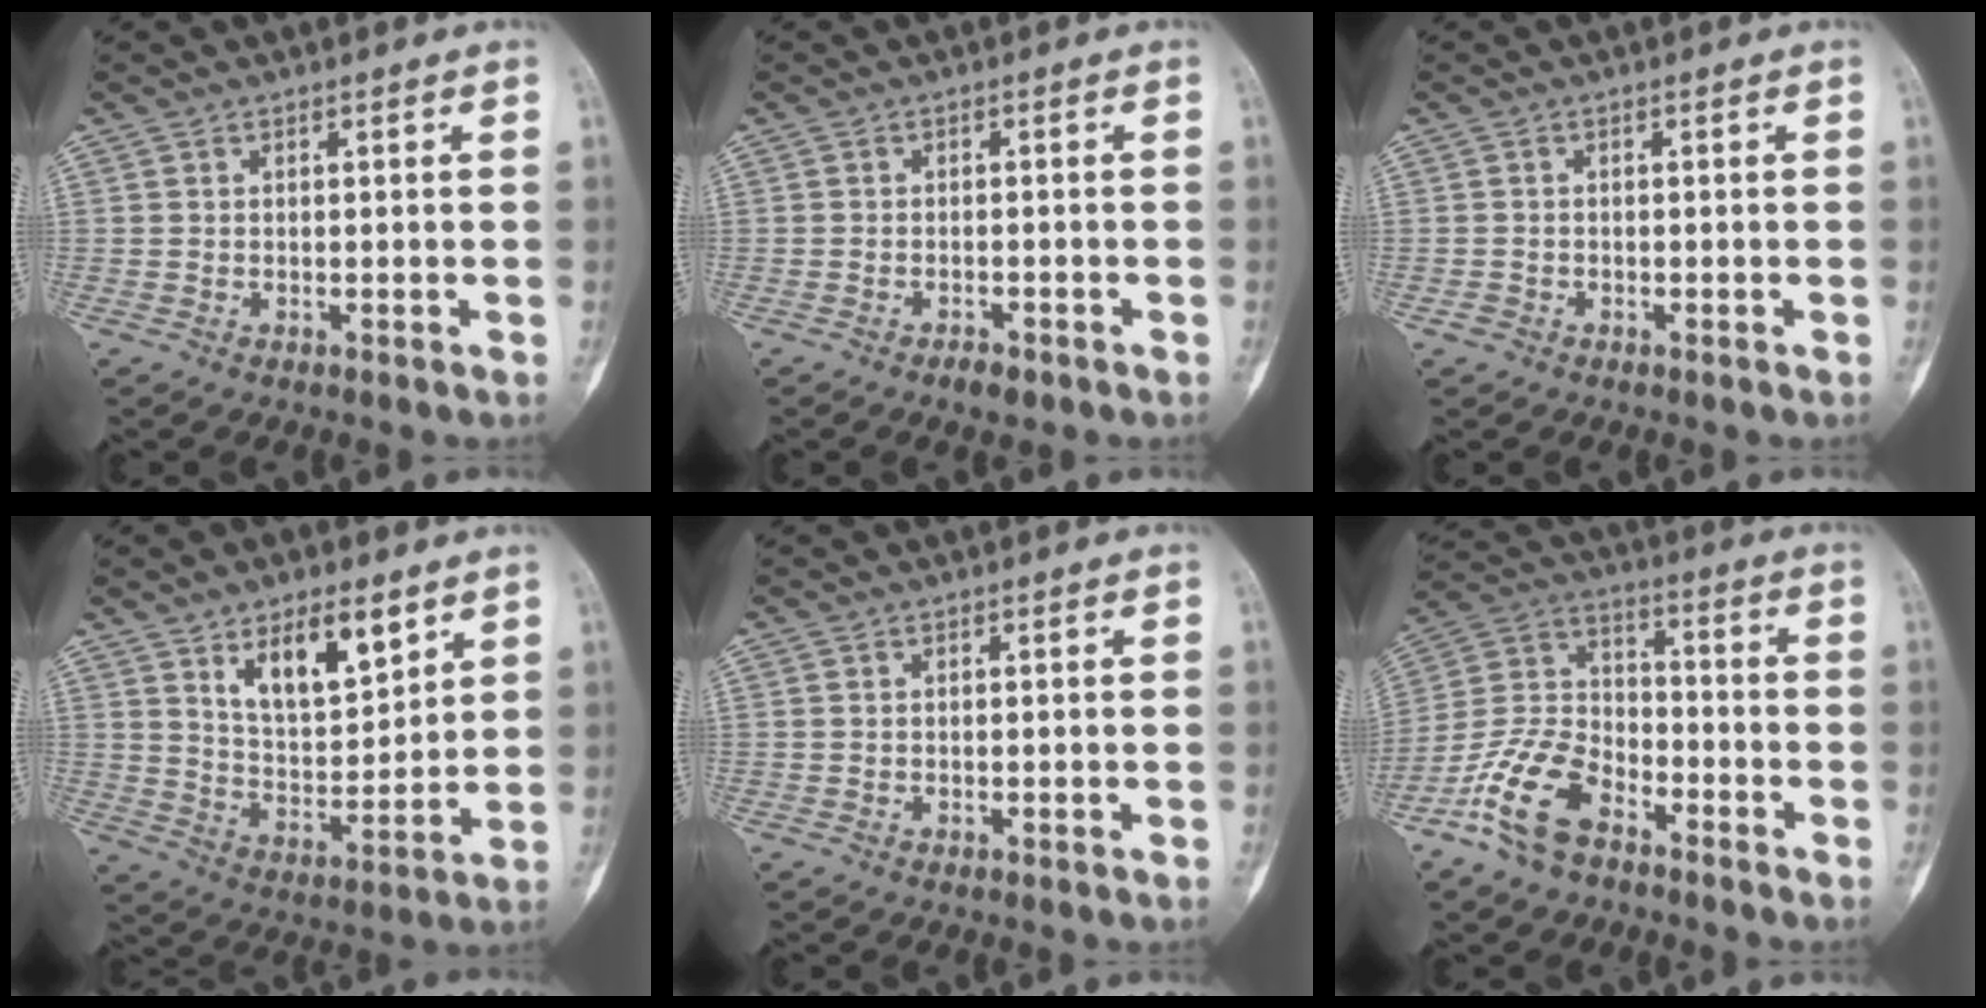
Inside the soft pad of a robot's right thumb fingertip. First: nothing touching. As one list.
[{"total": 2.1, "force": [-1.5, 0.9, 1.2], "torque": [-0.018, 0.006, -0.023]}, {"total": 1.0, "force": [-0.6, 0.8, 0.1], "torque": [0.004, 0.004, -0.014]}, {"total": 12.6, "force": [7.0, 5.6, 8.9], "torque": [-0.121, -0.043, 0.130]}, {"total": 0.0}, {"total": 13.4, "force": [-8.1, 7.2, 7.9], "torque": [-0.154, 0.052, -0.169]}]